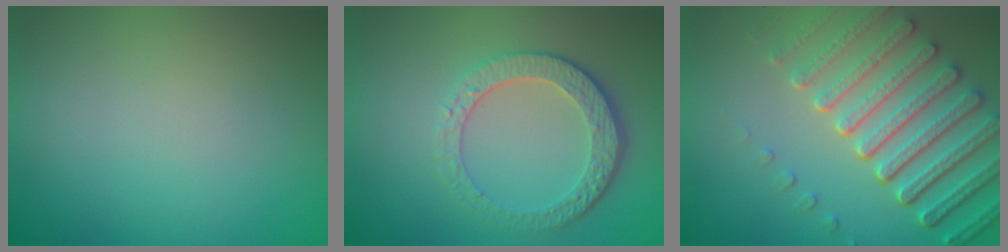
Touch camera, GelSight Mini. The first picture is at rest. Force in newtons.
{"total": 4.5, "press": 3.2, "slide": 3.1}
{"total": 7.5, "press": 5.7, "slide": 5.0}